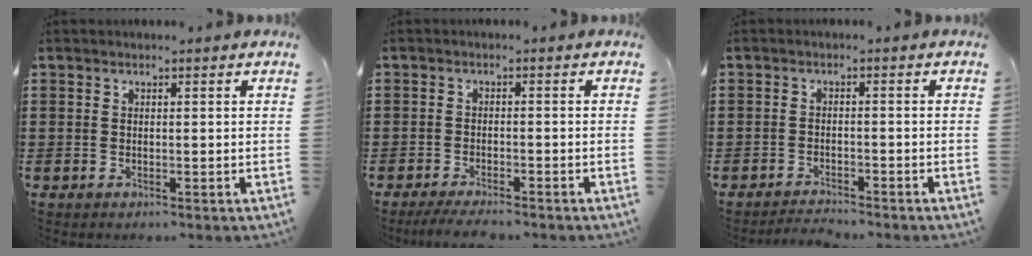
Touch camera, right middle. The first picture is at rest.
{"total": 2.8, "force": [-2.6, 0.1, 1.0], "torque": [-0.024, -0.003, -0.052]}
{"total": 2.0, "force": [-2.0, 0.1, 0.2], "torque": [-0.008, 0.000, -0.041]}